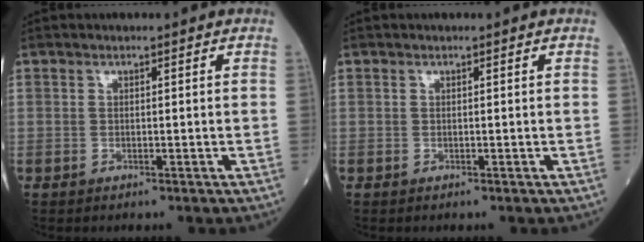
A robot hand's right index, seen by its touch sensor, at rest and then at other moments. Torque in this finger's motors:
{"motor_torque": [0.01, 0.01, 0.00, 0.00]}